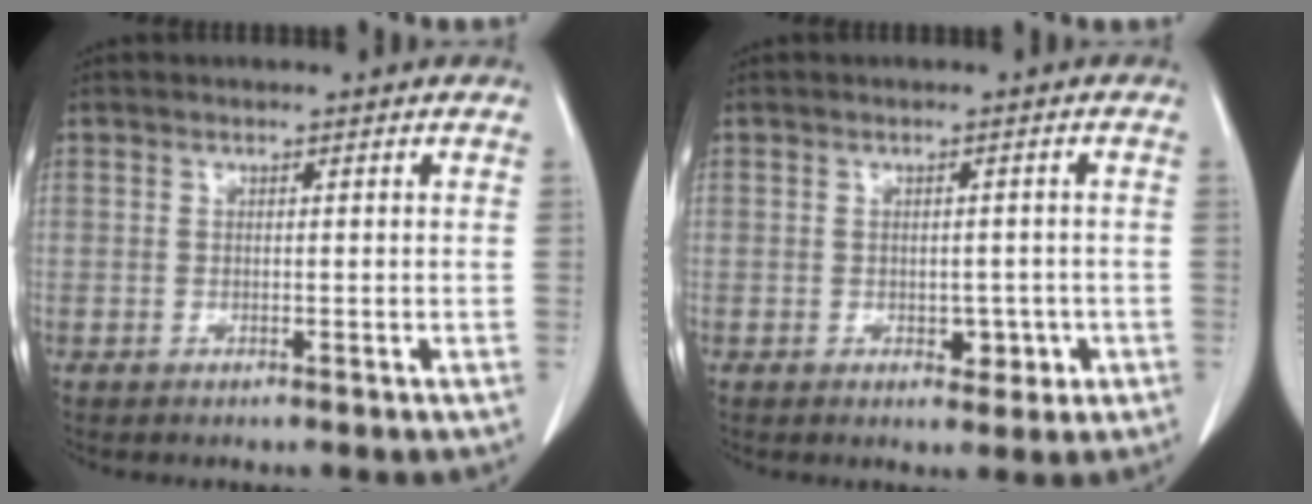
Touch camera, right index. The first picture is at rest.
{"total": 3.1, "force": [-1.0, 2.1, 2.1], "torque": [-0.017, 0.004, -0.005]}